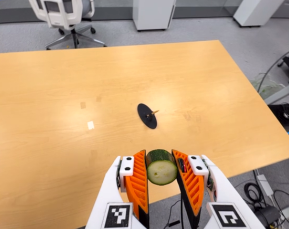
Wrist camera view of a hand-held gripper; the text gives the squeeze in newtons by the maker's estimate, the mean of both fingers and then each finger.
{"total": 11.0, "left": 10.5, "right": 11.6}